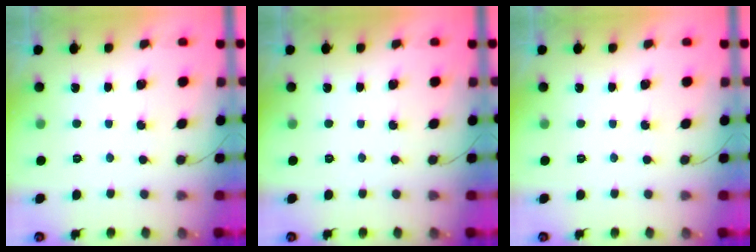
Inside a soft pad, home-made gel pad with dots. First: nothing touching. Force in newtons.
{"total": 0.0}
{"total": 0.0}